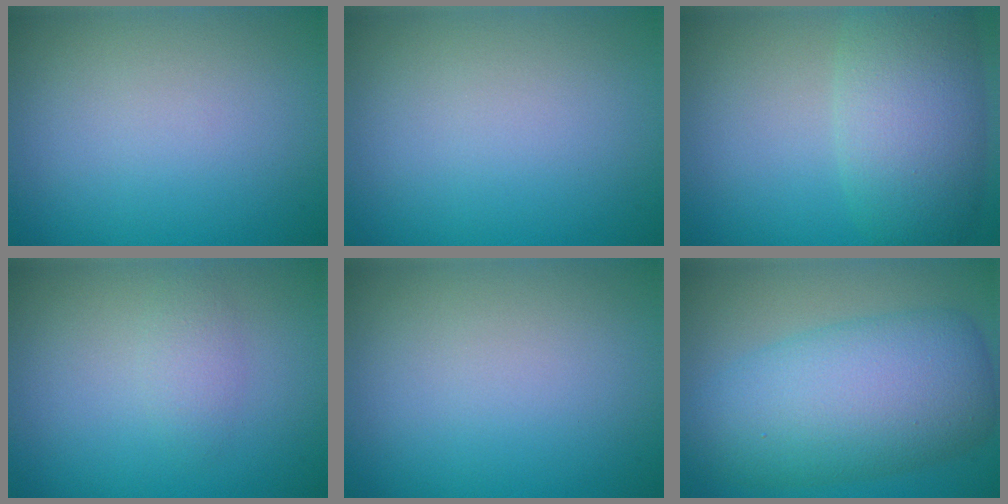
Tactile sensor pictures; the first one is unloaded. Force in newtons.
{"total": 0.0}
{"total": 6.7, "press": 6.7, "slide": 0.4}
{"total": 1.6, "press": 1.6, "slide": 0.0}
{"total": 0.0}
{"total": 9.7, "press": 9.7, "slide": 0.2}